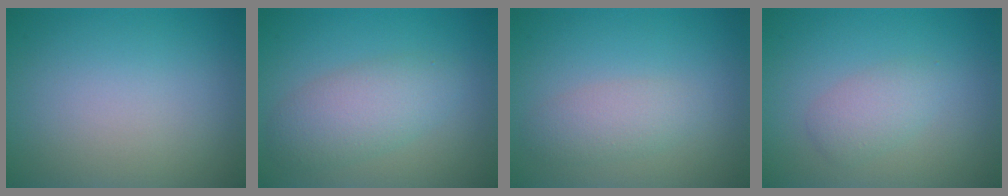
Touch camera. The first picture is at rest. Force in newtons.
{"total": 3.9, "press": 3.9, "slide": 0.1}
{"total": 2.3, "press": 2.3, "slide": 0.1}
{"total": 2.0, "press": 2.0, "slide": 0.0}